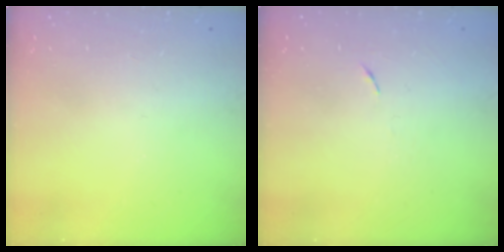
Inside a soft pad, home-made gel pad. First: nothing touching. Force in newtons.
{"total": 3.7, "press": 3.6, "slide": 0.7}